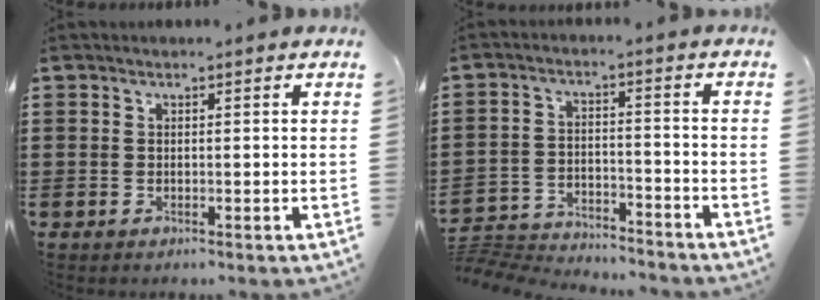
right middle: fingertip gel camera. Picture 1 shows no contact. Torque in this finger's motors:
{"motor_torque": [1.26, -0.87, 0.17, 0.09]}